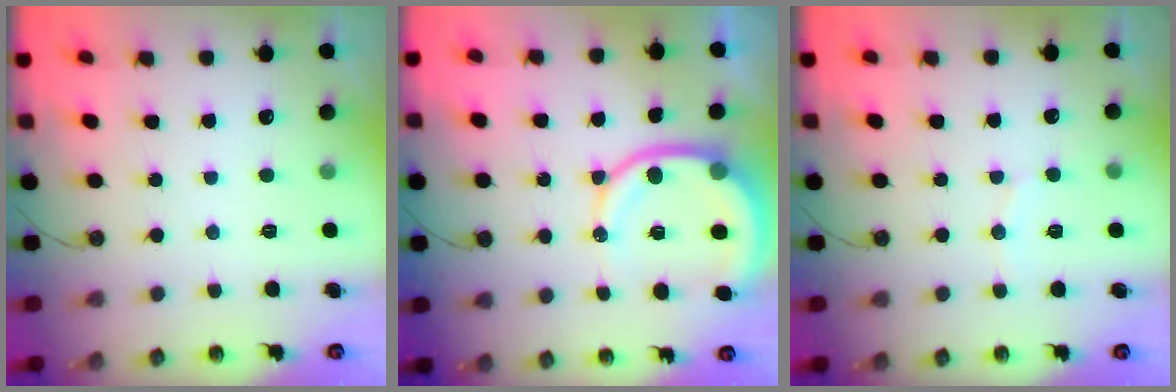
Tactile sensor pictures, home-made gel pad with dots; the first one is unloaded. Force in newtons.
{"total": 11.7, "press": 11.6, "slide": 1.4}
{"total": 5.2, "press": 5.2, "slide": 0.6}